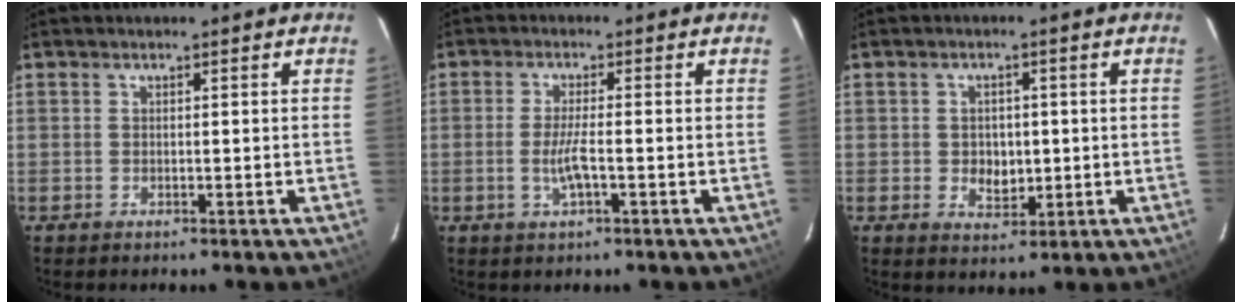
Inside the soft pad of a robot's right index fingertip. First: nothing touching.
{"total": 4.2, "force": [-1.3, 0.5, 4.0], "torque": [-0.079, -0.004, -0.024]}
{"total": 4.5, "force": [-0.4, 3.6, 2.7], "torque": [-0.045, 0.000, 0.000]}